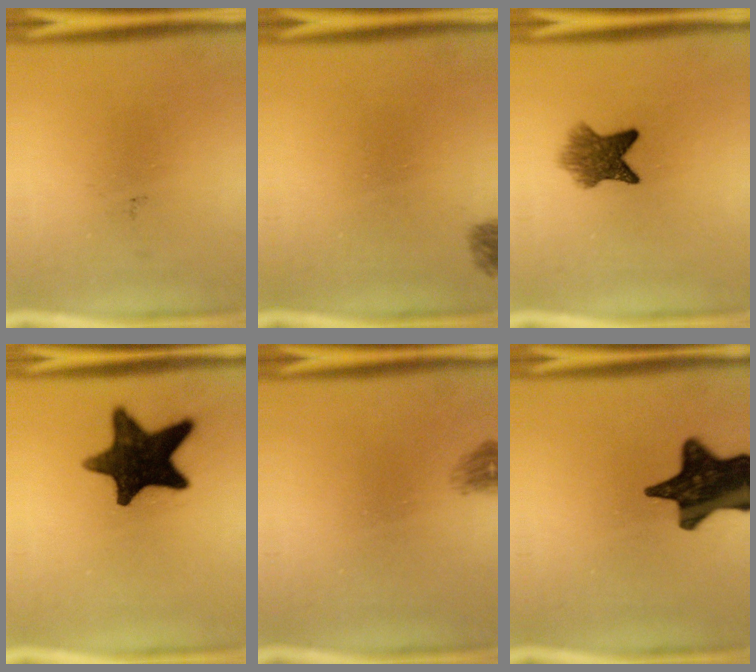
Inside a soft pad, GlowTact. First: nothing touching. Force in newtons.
{"total": 1.4}
{"total": 5.9}
{"total": 15.5}
{"total": 1.3}
{"total": 16.6}